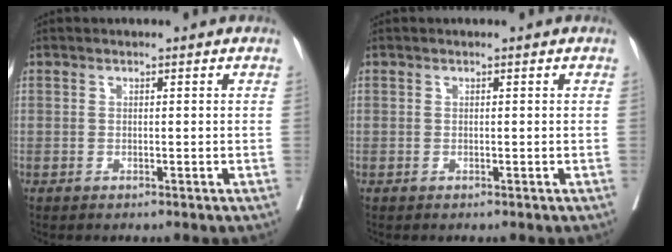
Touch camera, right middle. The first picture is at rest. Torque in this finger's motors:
{"motor_torque": [0.00, 0.00, 0.00, 0.00]}